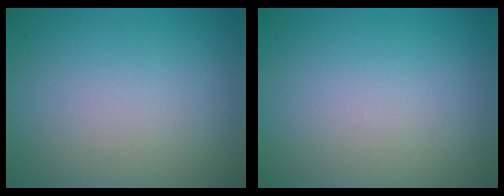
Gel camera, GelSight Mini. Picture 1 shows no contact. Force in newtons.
{"total": 0.0}